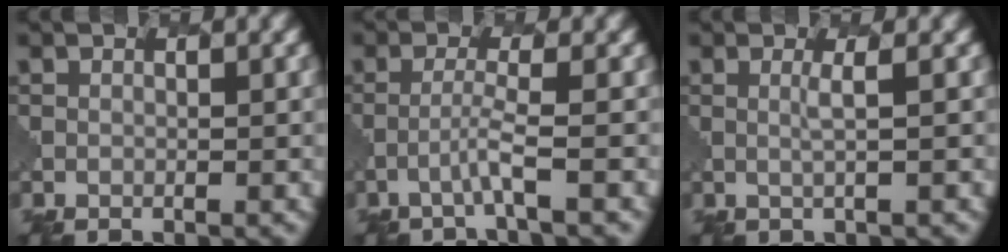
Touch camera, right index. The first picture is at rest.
{"total": 1.8, "force": [-1.0, 0.0, 1.6], "torque": [-0.027, 0.004, -0.031]}
{"total": 1.1, "force": [0.4, 0.3, 1.0], "torque": [-0.019, -0.003, 0.005]}